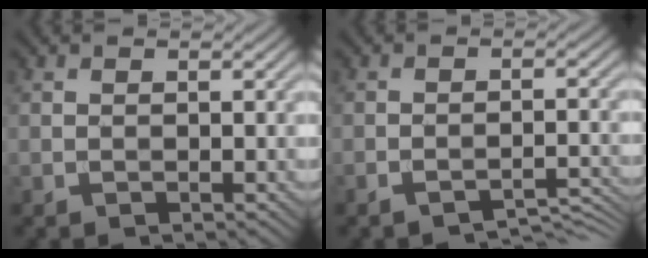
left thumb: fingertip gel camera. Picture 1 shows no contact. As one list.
[{"total": 3.5, "force": [-3.2, 0.6, 1.4], "torque": [-0.021, 0.003, -0.048]}]